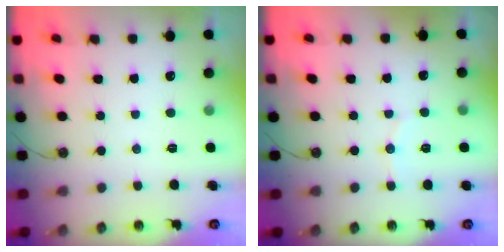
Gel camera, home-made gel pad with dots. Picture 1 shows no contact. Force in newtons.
{"total": 5.3, "press": 5.2, "slide": 1.0}